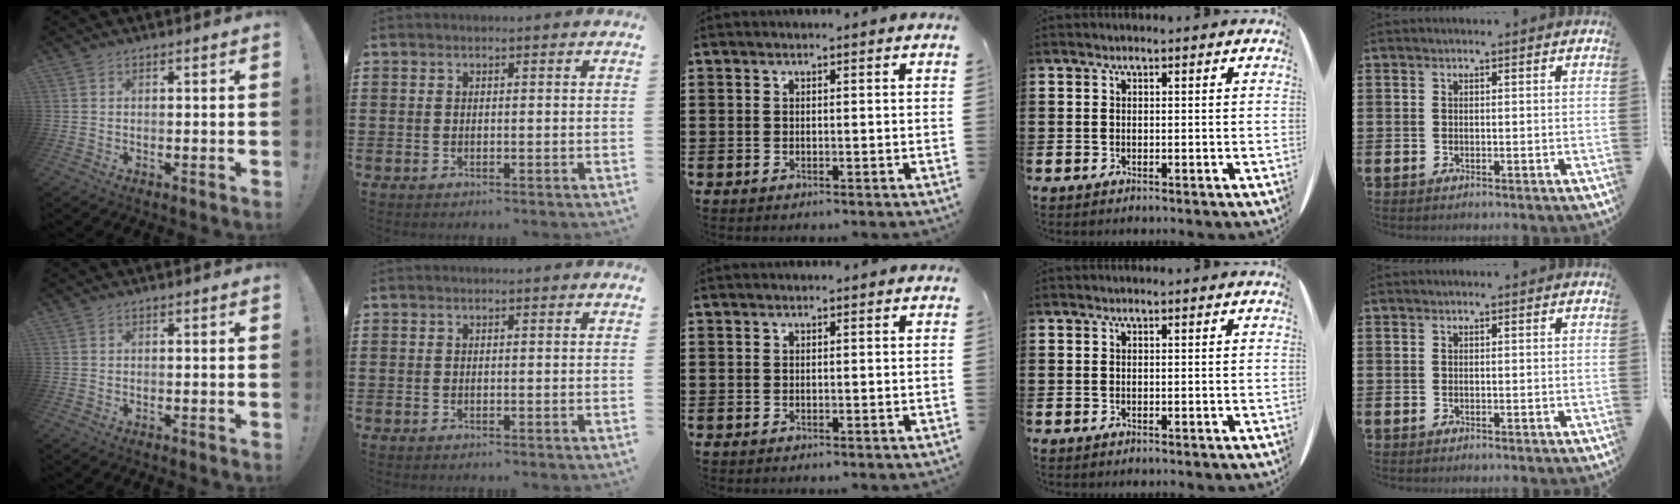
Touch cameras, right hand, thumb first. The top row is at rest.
{}